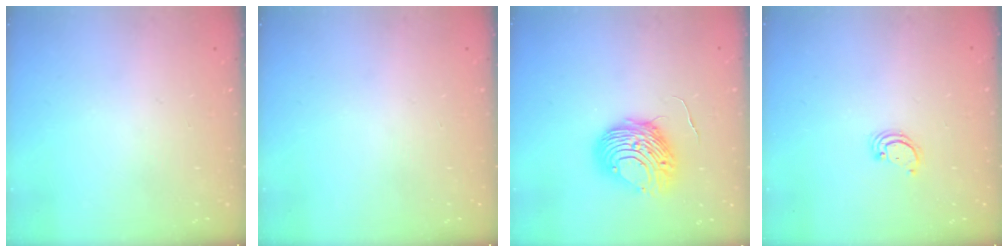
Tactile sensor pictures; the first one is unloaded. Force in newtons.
{"total": 0.0}
{"total": 9.7, "press": 9.6, "slide": 1.1}
{"total": 1.7, "press": 1.7, "slide": 0.1}